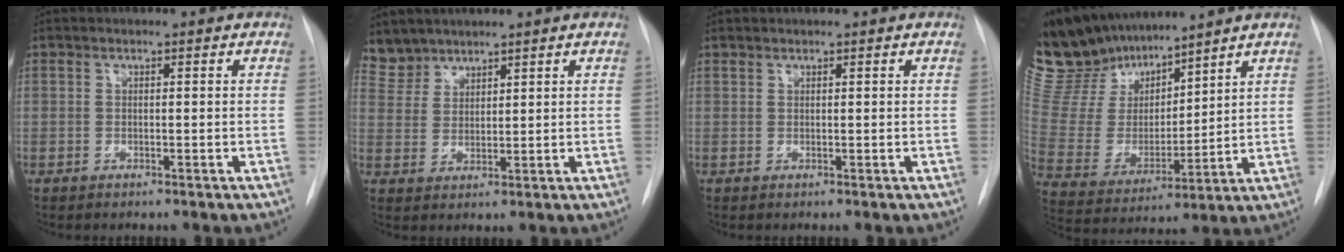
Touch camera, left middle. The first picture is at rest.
{"total": 4.6, "force": [4.2, 1.7, -0.6], "torque": [0.016, 0.005, 0.090]}
{"total": 0.6, "force": [0.5, 0.1, -0.1], "torque": [0.002, -0.001, 0.010]}
{"total": 16.7, "force": [14.9, 5.3, 5.1], "torque": [-0.109, 0.013, 0.300]}